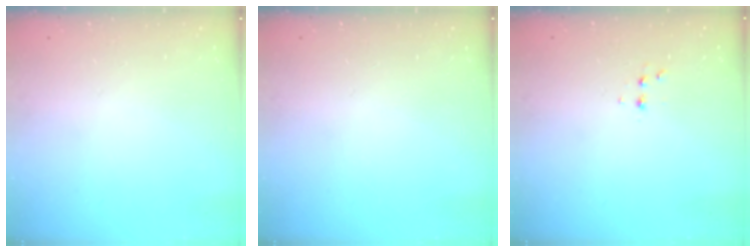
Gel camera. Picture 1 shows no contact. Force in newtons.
{"total": 0.0}
{"total": 2.6, "press": 2.5, "slide": 0.8}